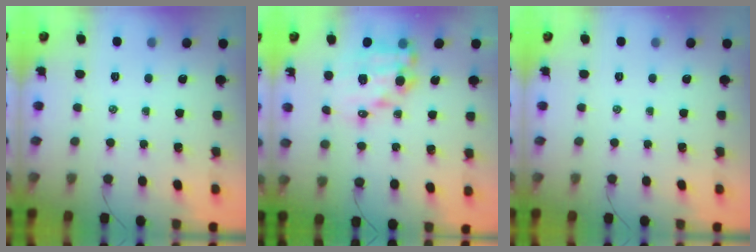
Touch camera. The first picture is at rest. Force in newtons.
{"total": 13.2, "press": 12.8, "slide": 3.2}
{"total": 0.0}